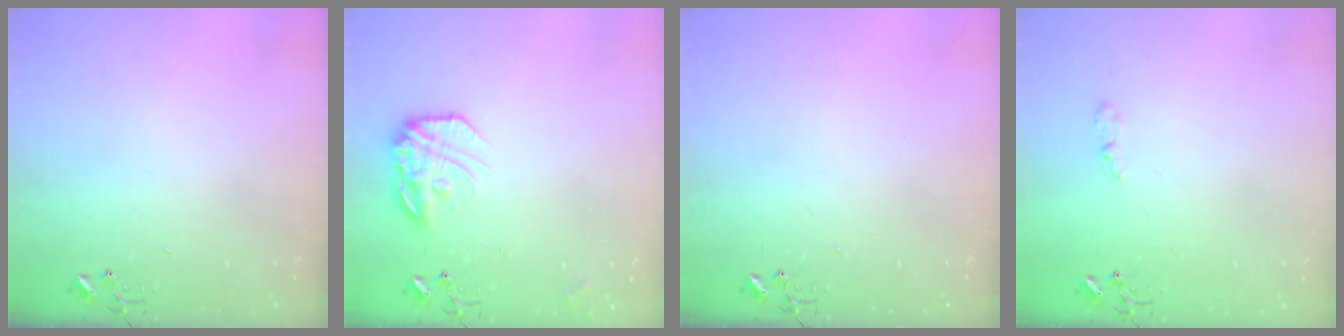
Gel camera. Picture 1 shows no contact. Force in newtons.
{"total": 16.0, "press": 15.9, "slide": 1.3}
{"total": 0.0}
{"total": 3.3, "press": 3.3, "slide": 0.5}